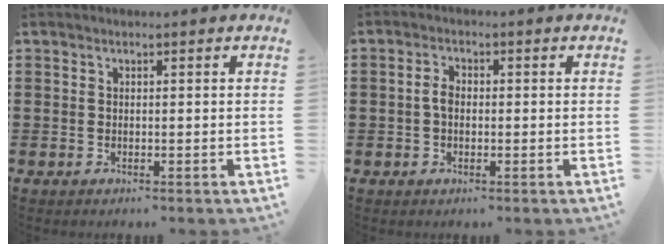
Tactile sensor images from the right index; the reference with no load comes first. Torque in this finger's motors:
{"motor_torque": [0.25, 0.19, 0.23, 0.07]}